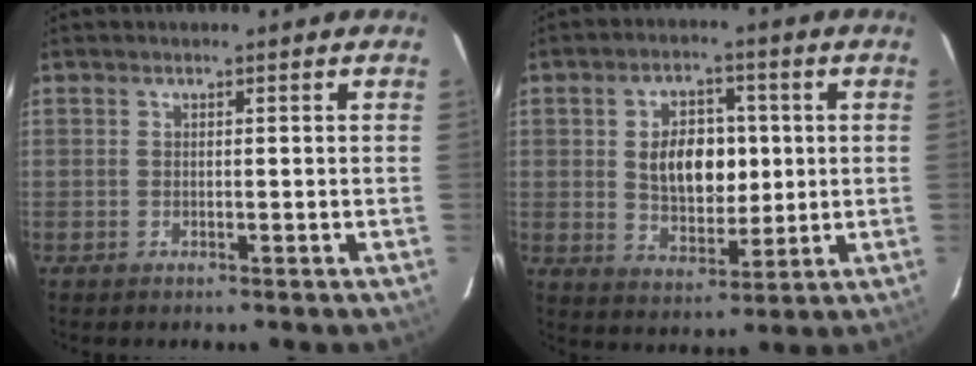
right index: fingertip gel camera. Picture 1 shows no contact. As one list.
[{"total": 10.3, "force": [1.2, 6.5, 7.9], "torque": [-0.137, 0.011, 0.030]}]